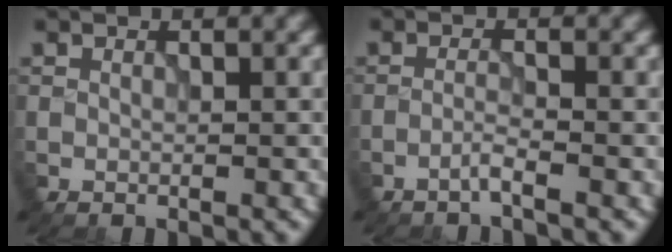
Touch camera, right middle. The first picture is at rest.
{"total": 1.3, "force": [-0.9, 0.0, 0.9], "torque": [-0.013, 0.008, -0.025]}